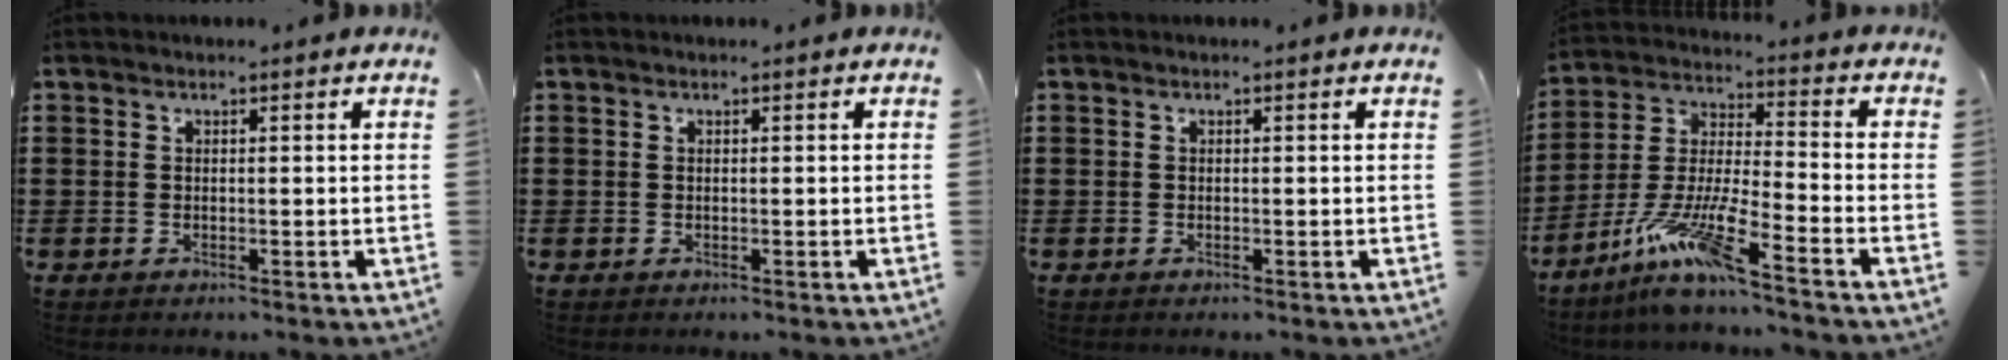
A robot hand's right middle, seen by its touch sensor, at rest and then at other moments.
{"total": 0.6, "force": [-0.5, 0.3, 0.1], "torque": [-0.004, 0.001, -0.010]}
{"total": 0.0}
{"total": 10.6, "force": [-7.9, 0.0, 7.0], "torque": [-0.154, -0.013, -0.162]}